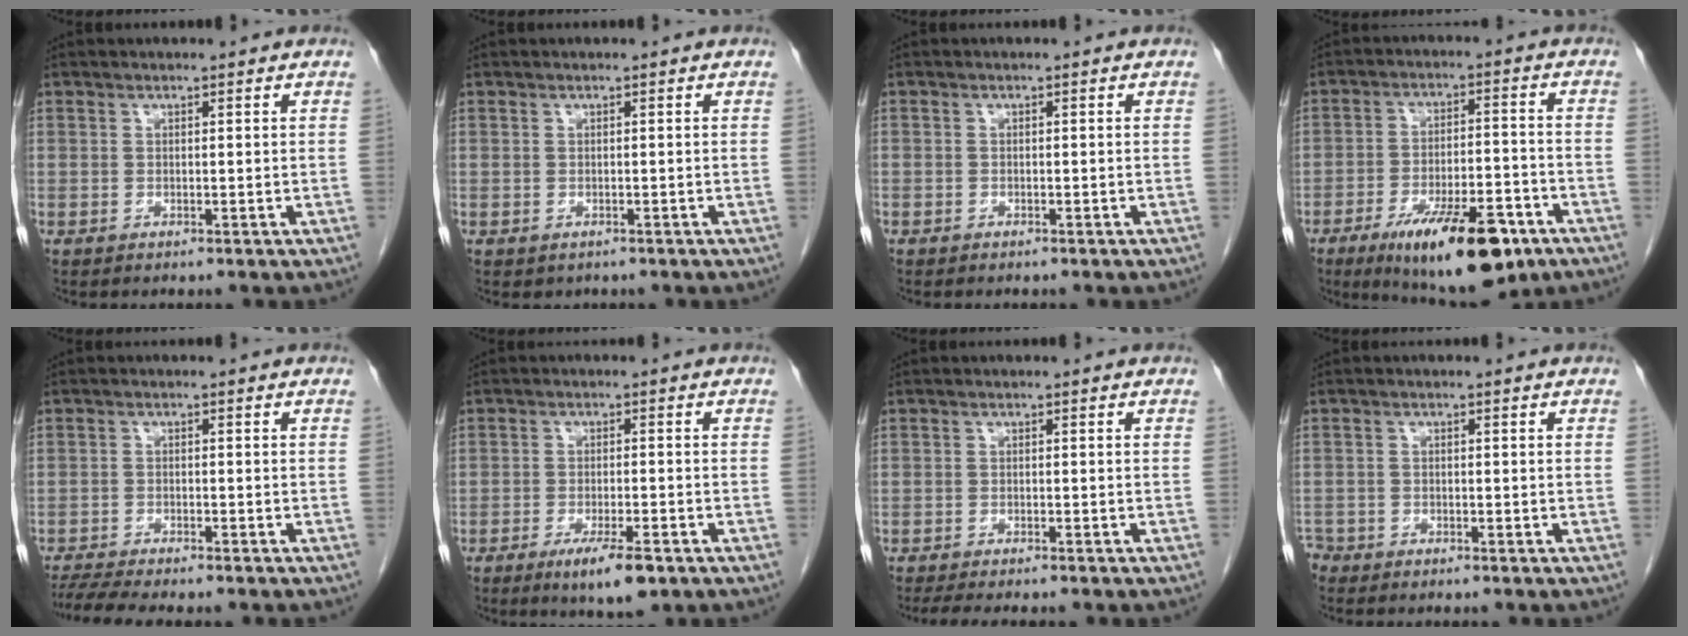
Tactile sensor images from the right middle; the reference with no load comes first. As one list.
[{"total": 0.5, "force": [-0.3, 0.4, 0.1], "torque": [-0.010, -0.001, 0.002]}, {"total": 0.6, "force": [-0.5, 0.4, 0.1], "torque": [-0.004, 0.003, -0.008]}, {"total": 16.1, "force": [-9.5, 4.6, 12.1], "torque": [-0.172, -0.012, -0.142]}, {"total": 7.6, "force": [-6.7, 0.5, 3.5], "torque": [-0.060, -0.012, -0.105]}, {"total": 6.4, "force": [-3.8, 1.1, 5.0], "torque": [-0.089, -0.014, -0.055]}, {"total": 6.7, "force": [-5.7, 0.9, 3.4], "torque": [-0.048, -0.013, -0.080]}, {"total": 2.9, "force": [-2.6, 1.4, 0.2], "torque": [-0.005, 0.000, -0.046]}]